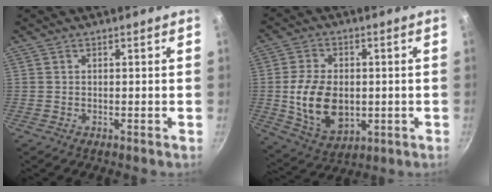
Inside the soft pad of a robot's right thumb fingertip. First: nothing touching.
{"total": 13.4, "force": [-0.7, 9.1, 9.8], "torque": [-0.165, -0.005, 0.000]}